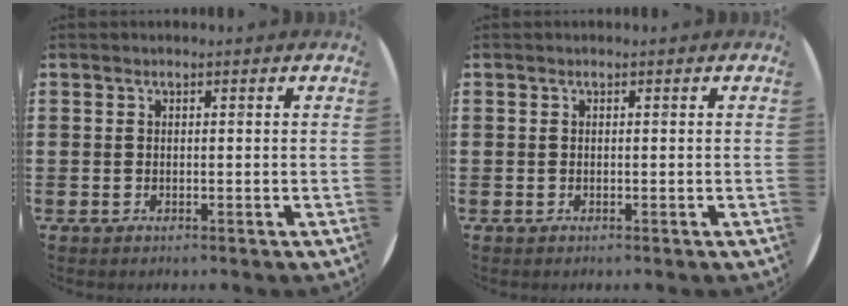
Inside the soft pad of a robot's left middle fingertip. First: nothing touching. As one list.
[{"total": 0.0}]